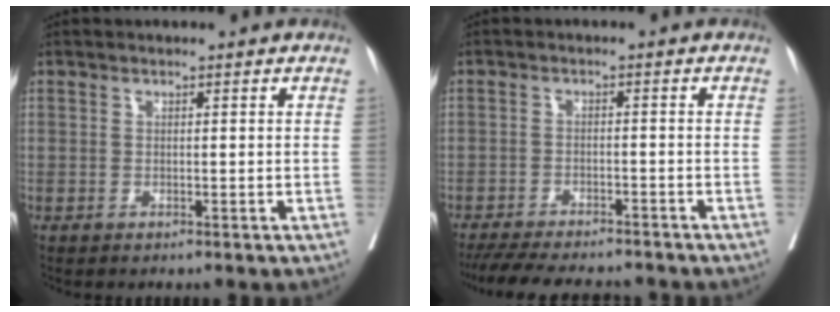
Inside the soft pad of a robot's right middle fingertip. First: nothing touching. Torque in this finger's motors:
{"motor_torque": [1.06, -1.08, 0.25, 0.04]}